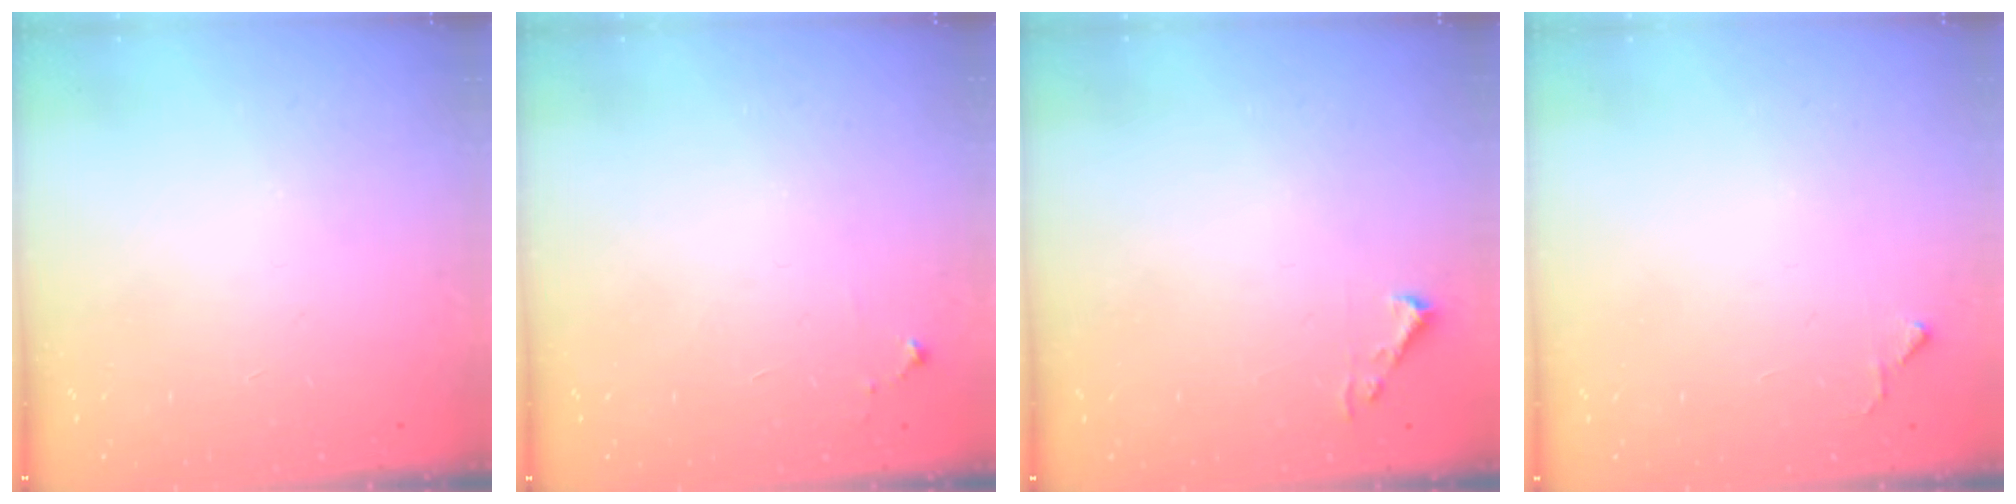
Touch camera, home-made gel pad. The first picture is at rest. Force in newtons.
{"total": 4.9, "press": 4.9, "slide": 0.7}
{"total": 3.7, "press": 3.7, "slide": 0.4}
{"total": 4.2, "press": 4.1, "slide": 0.7}